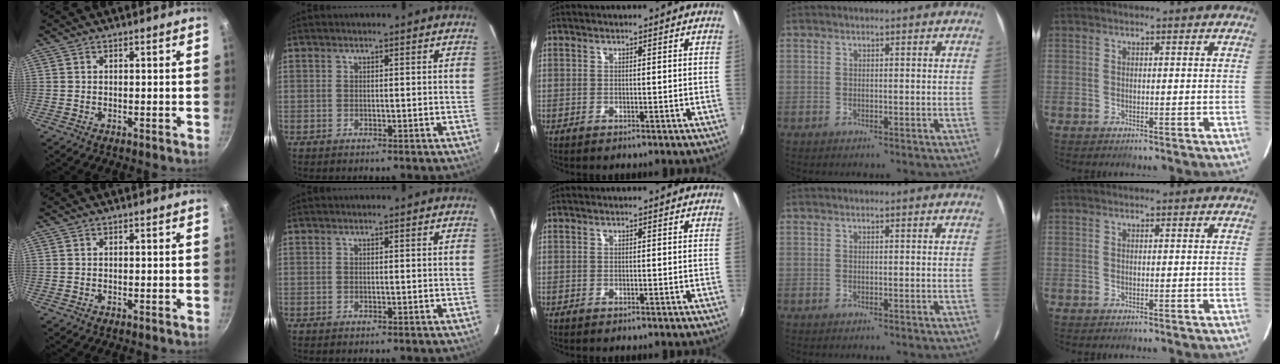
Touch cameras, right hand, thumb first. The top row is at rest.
{}